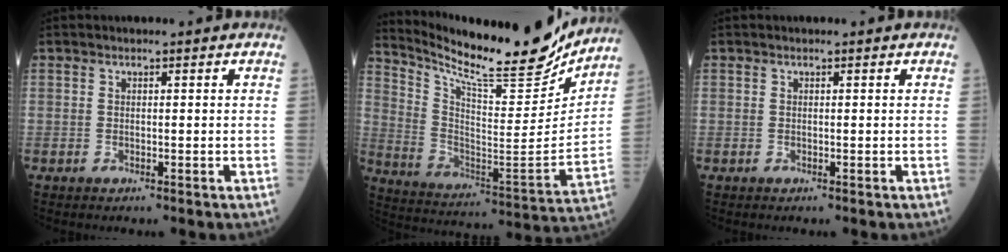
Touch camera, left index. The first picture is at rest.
{"total": 22.6, "force": [20.2, 2.1, 10.0], "torque": [-0.181, -0.058, 0.309]}
{"total": 0.0}